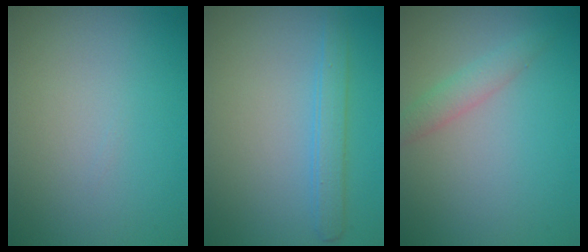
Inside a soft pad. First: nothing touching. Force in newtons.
{"total": 2.2, "press": 2.2, "slide": 0.2}
{"total": 1.9, "press": 1.9, "slide": 0.1}